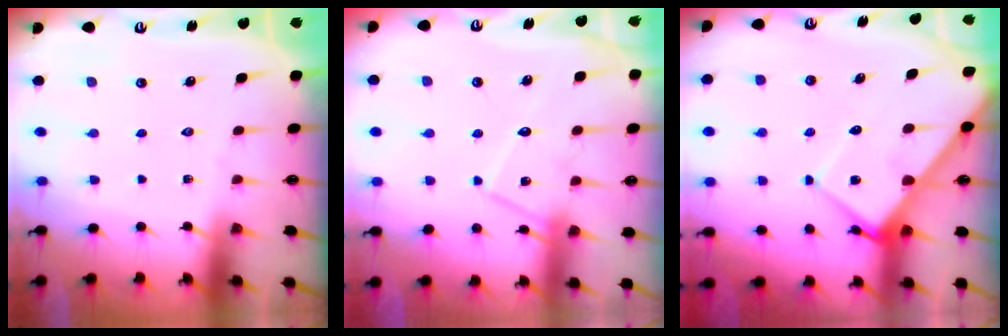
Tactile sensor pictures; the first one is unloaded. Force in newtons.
{"total": 11.7, "press": 11.7, "slide": 0.8}
{"total": 9.1, "press": 9.1, "slide": 0.8}